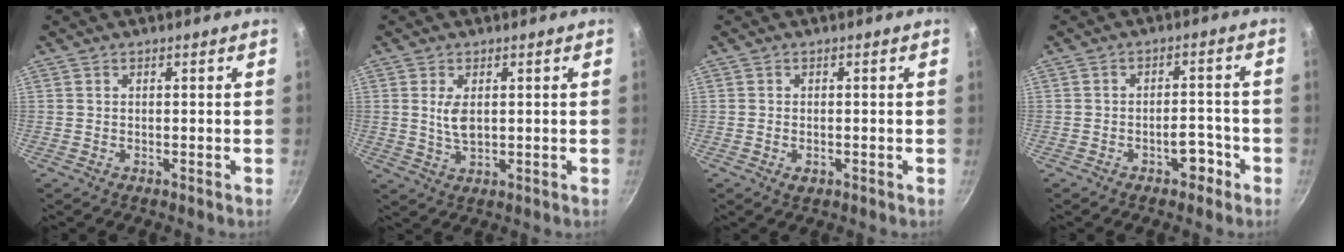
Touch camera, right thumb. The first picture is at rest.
{"total": 4.0, "force": [0.7, 2.0, 3.4], "torque": [-0.068, -0.009, 0.020]}
{"total": 1.5, "force": [-0.6, 1.0, 1.1], "torque": [-0.018, 0.002, -0.008]}
{"total": 4.5, "force": [-2.4, 2.5, 2.7], "torque": [-0.022, 0.028, -0.038]}